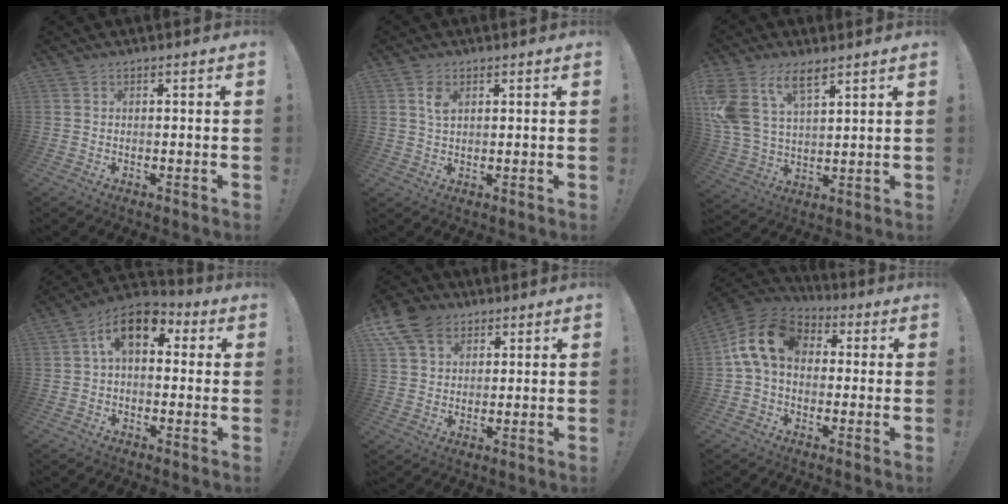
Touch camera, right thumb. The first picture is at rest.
{"total": 3.4, "force": [1.5, 1.8, 2.4], "torque": [-0.037, -0.004, 0.025]}
{"total": 12.6, "force": [7.7, 6.5, 7.6], "torque": [-0.166, -0.031, 0.147]}
{"total": 11.4, "force": [3.8, 6.6, 8.5], "torque": [-0.149, 0.004, 0.075]}
{"total": 11.6, "force": [6.5, 8.1, 5.2], "torque": [-0.098, -0.028, 0.127]}
{"total": 15.1, "force": [2.9, 10.5, 10.4], "torque": [-0.181, 0.016, 0.058]}